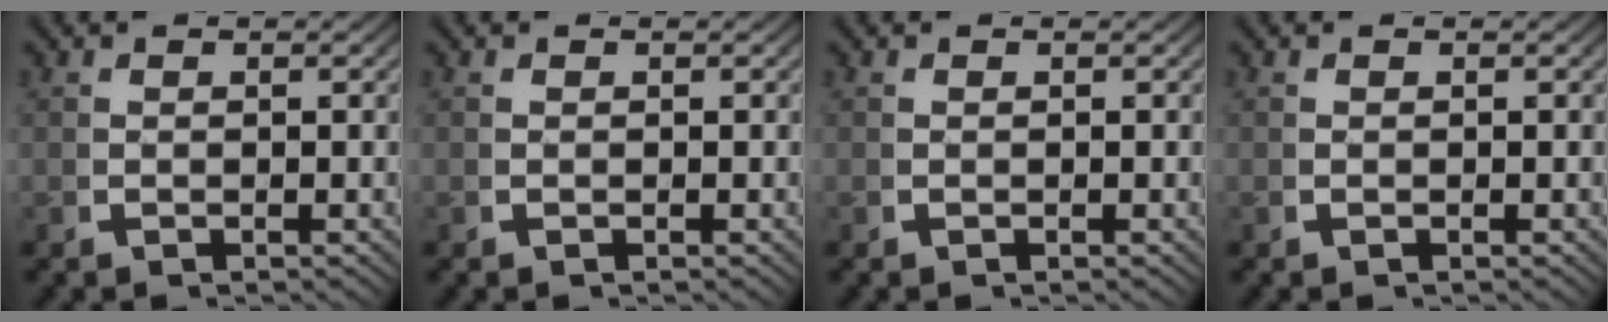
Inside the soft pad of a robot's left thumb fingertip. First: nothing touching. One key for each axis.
{"total": 0.0}
{"total": 0.0}
{"total": 0.0}